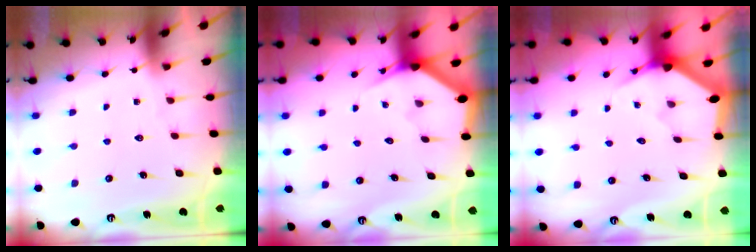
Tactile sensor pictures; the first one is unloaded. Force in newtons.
{"total": 2.7, "press": 2.7, "slide": 0.1}
{"total": 3.4, "press": 3.4, "slide": 0.1}